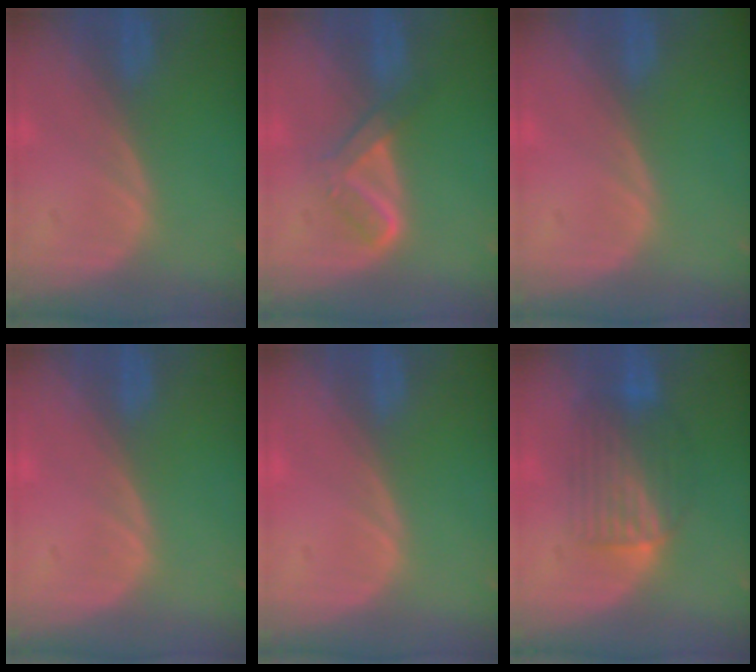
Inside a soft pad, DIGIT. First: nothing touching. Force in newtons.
{"total": 4.0, "press": 4.0, "slide": 0.5}
{"total": 0.0}
{"total": 0.5, "press": 0.1, "slide": 0.5}
{"total": 0.5, "press": 0.1, "slide": 0.5}
{"total": 6.5, "press": 6.4, "slide": 1.0}